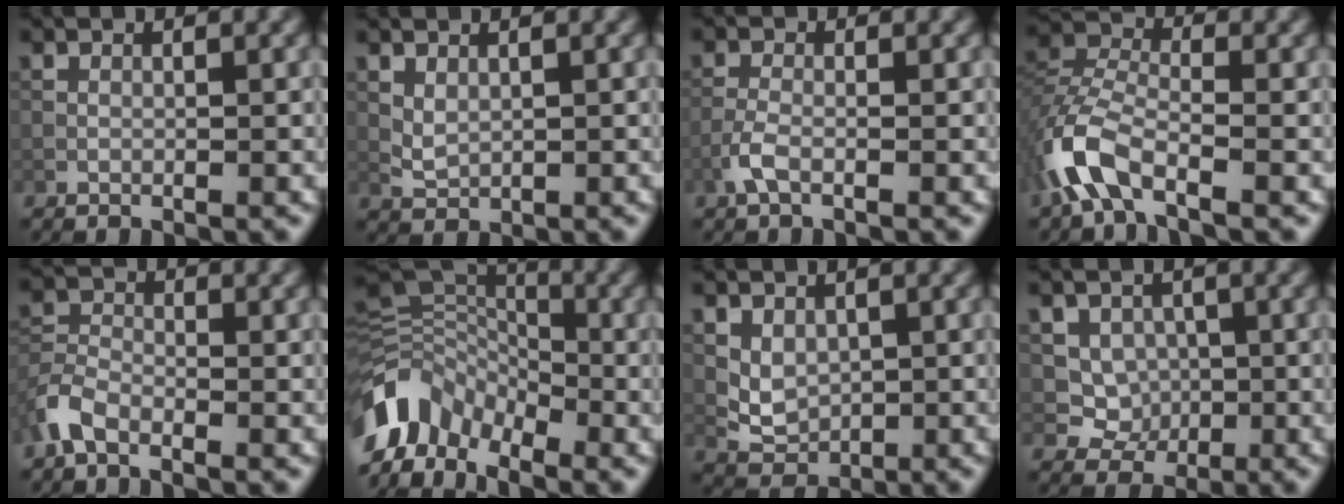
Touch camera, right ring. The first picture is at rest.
{"total": 1.4, "force": [0.7, 0.9, 0.8], "torque": [-0.022, -0.003, 0.020]}
{"total": 1.9, "force": [-1.0, 0.7, 1.5], "torque": [-0.036, 0.001, -0.027]}
{"total": 6.4, "force": [-3.5, 2.9, 4.4], "torque": [-0.096, 0.001, -0.084]}
{"total": 3.4, "force": [-2.4, 1.6, 1.8], "torque": [-0.041, 0.001, -0.062]}
{"total": 8.4, "force": [-4.9, 5.2, 4.4], "torque": [-0.089, -0.007, -0.105]}
{"total": 2.6, "force": [0.4, 2.1, 1.6], "torque": [-0.028, -0.007, 0.012]}
{"total": 4.4, "force": [1.0, 3.9, 1.8], "torque": [-0.032, -0.005, 0.024]}